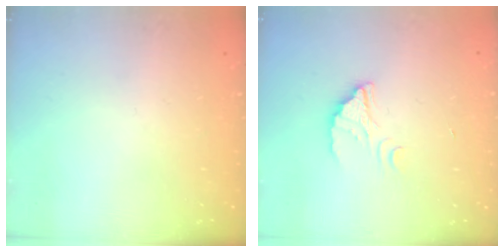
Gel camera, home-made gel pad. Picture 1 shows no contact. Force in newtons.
{"total": 2.6, "press": 2.6, "slide": 0.1}